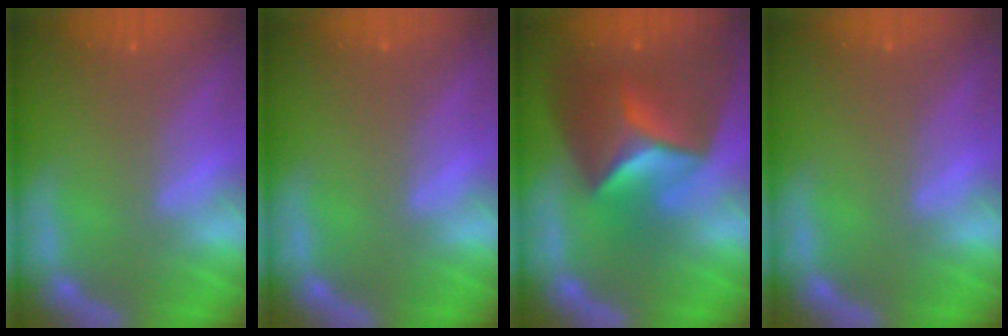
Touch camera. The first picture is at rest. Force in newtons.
{"total": 0.0}
{"total": 10.0}
{"total": 0.0}